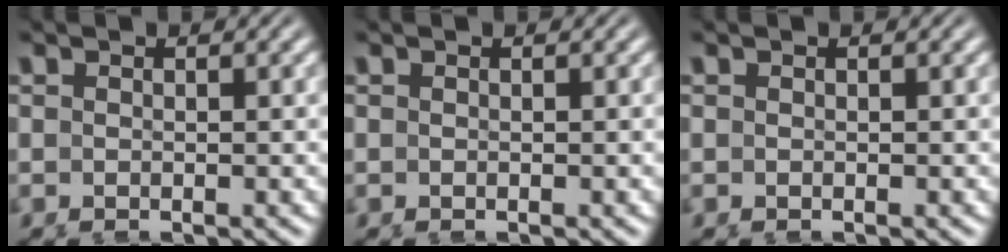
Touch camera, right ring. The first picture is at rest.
{"total": 0.0}
{"total": 1.5, "force": [-0.4, -1.4, -0.4], "torque": [0.019, -0.013, 0.005]}